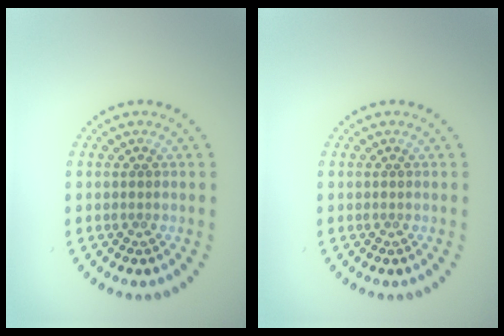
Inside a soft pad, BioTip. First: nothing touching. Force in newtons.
{"total": 0.0}